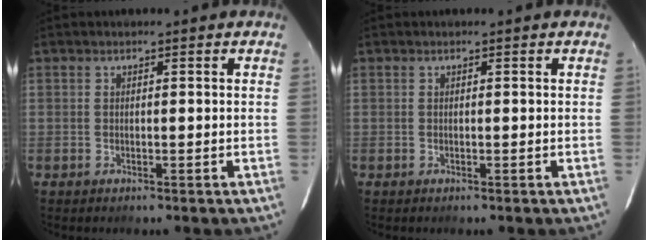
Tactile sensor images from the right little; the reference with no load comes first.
{"total": 0.0}